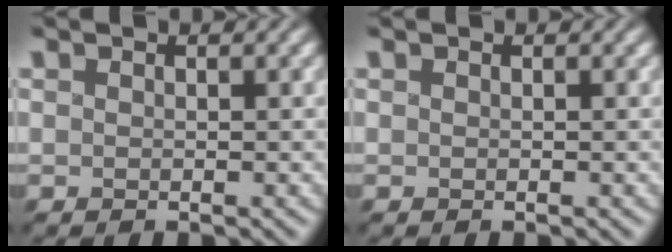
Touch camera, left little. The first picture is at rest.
{"total": 0.0}